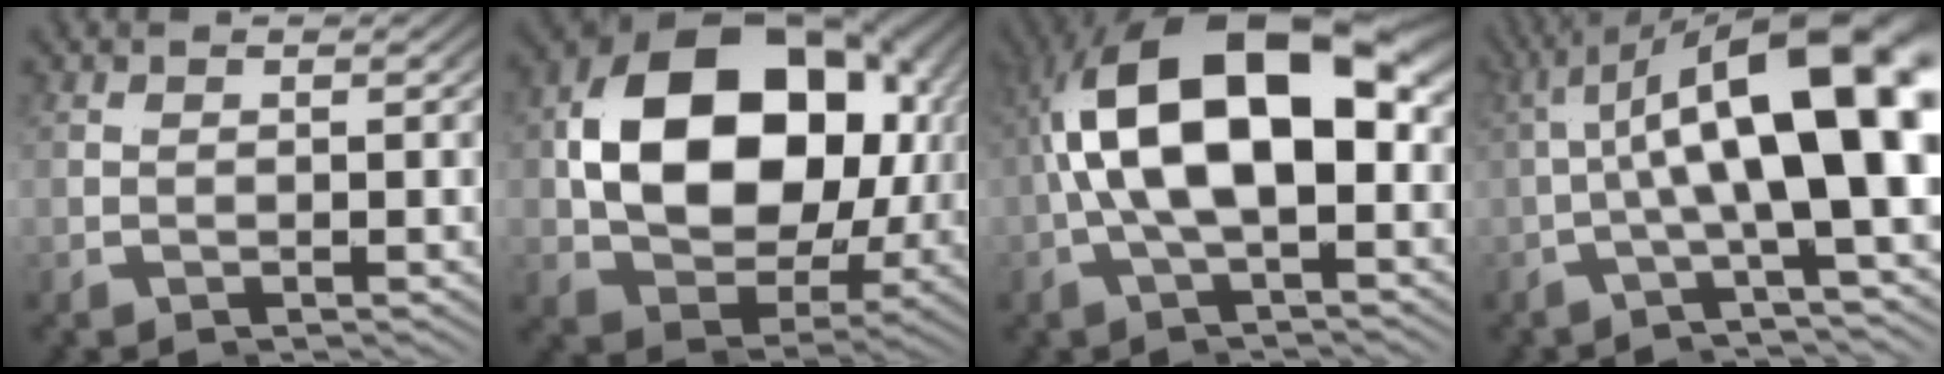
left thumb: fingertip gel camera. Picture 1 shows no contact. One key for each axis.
{"total": 16.7, "fx": 1.9, "fy": 10.6, "fz": 12.8, "tx": -0.242, "ty": -0.008, "tz": 0.026}
{"total": 16.2, "fx": 0.4, "fy": 9.2, "fz": 13.3, "tx": -0.290, "ty": -0.011, "tz": 0.004}
{"total": 12.8, "fx": 0.3, "fy": 2.4, "fz": 12.6, "tx": -0.172, "ty": 0.042, "tz": -0.025}